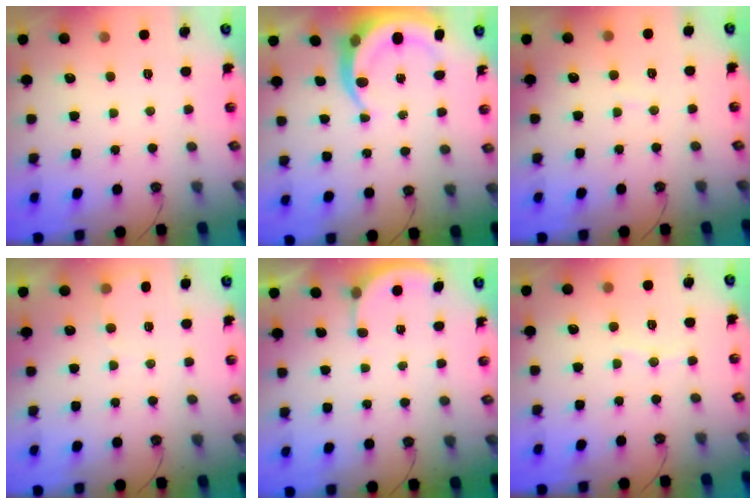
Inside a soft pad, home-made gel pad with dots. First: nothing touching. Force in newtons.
{"total": 7.5, "press": 7.5, "slide": 0.7}
{"total": 2.8, "press": 2.8, "slide": 0.3}
{"total": 3.6, "press": 3.4, "slide": 1.4}
{"total": 1.6, "press": 1.6, "slide": 0.3}
{"total": 4.6, "press": 4.6, "slide": 0.6}